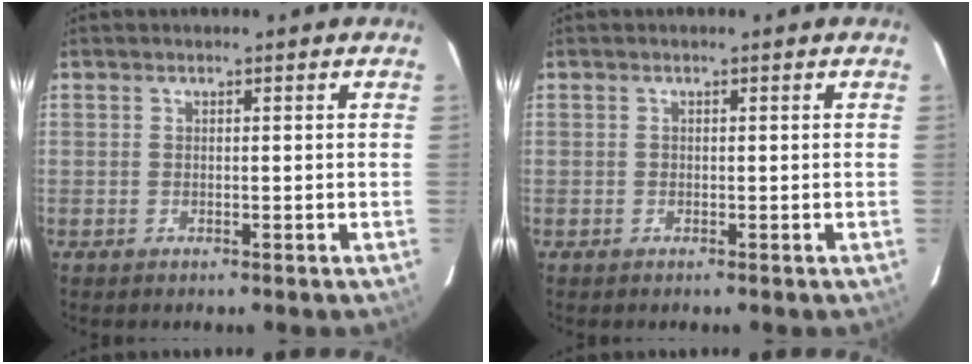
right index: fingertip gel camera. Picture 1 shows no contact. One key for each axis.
{"total": 0.0}